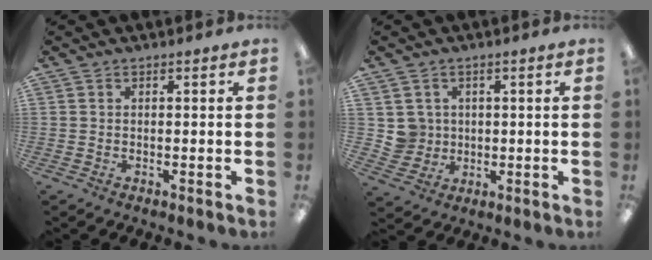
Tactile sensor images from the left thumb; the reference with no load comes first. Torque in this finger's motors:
{"motor_torque": [-0.07, 0.06, 0.03, -0.04, 0.00]}